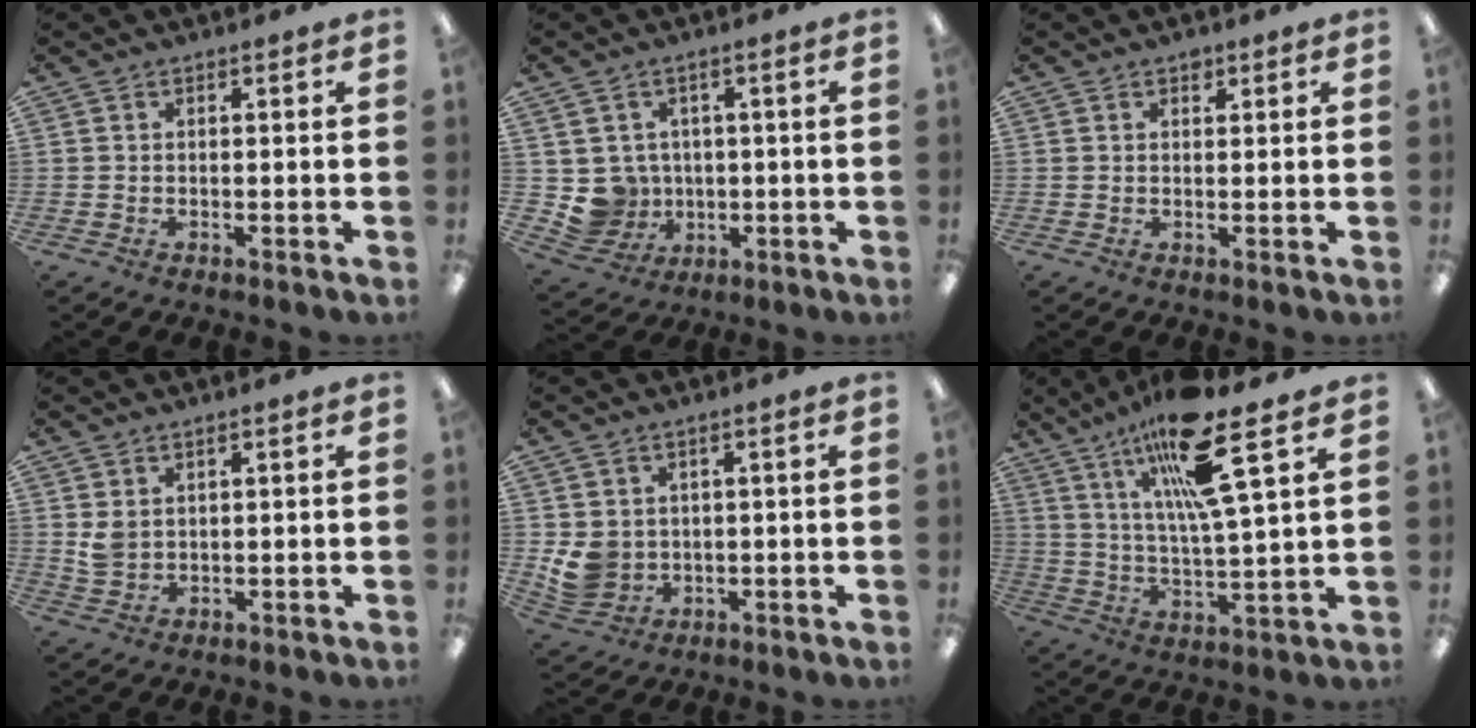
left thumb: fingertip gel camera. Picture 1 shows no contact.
{"total": 6.2, "force": [0.9, 6.2, 0.4], "torque": [-0.038, -0.006, 0.026]}
{"total": 1.6, "force": [1.2, 0.9, 0.5], "torque": [-0.003, -0.002, 0.020]}
{"total": 3.2, "force": [1.5, 2.1, 2.0], "torque": [-0.042, 0.001, 0.028]}
{"total": 5.9, "force": [0.9, 5.4, 2.0], "torque": [-0.044, 0.000, 0.022]}
{"total": 18.0, "force": [11.2, 3.0, 13.8], "torque": [-0.249, -0.047, 0.175]}